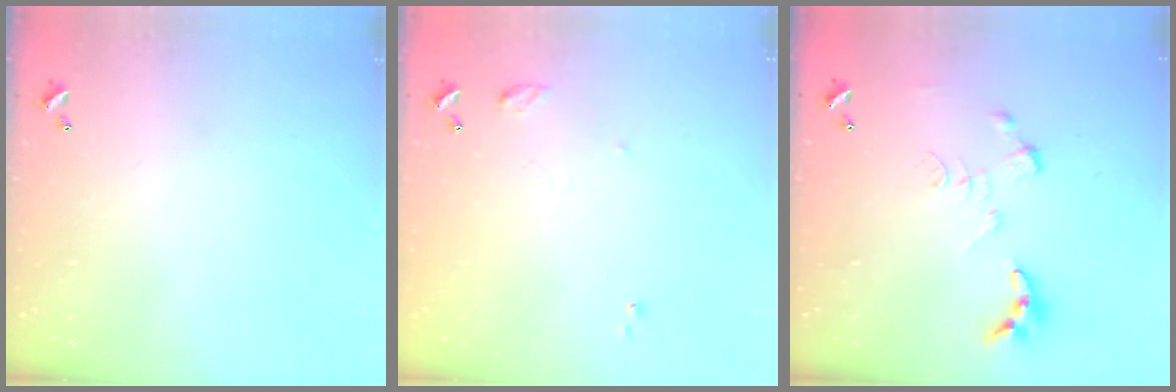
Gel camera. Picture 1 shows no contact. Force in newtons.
{"total": 6.2, "press": 6.2, "slide": 0.6}
{"total": 0.0}